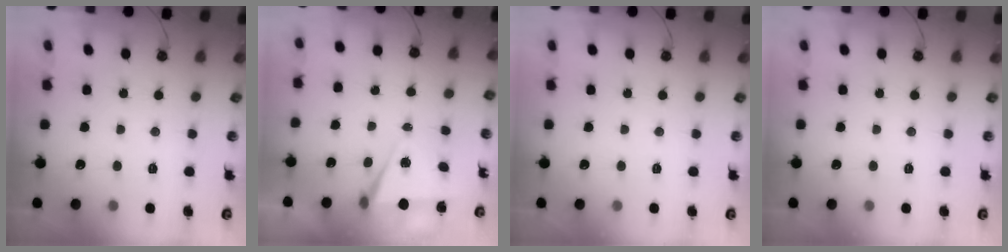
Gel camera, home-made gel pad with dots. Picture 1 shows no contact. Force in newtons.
{"total": 5.8, "press": 3.5, "slide": 4.6}
{"total": 0.0}
{"total": 0.0}